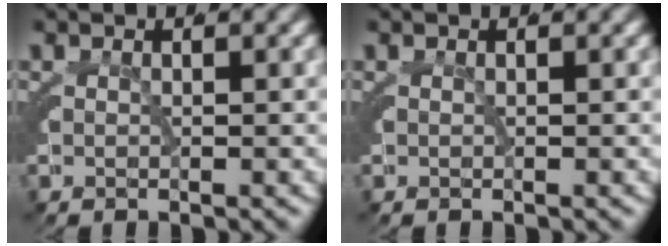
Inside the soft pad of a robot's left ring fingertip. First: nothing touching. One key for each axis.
{"total": 0.0}